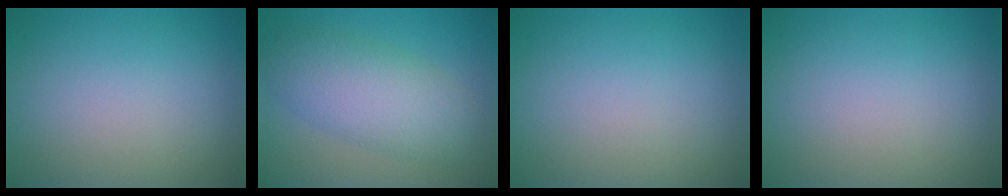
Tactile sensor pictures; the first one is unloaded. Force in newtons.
{"total": 6.1, "press": 6.1, "slide": 0.2}
{"total": 0.0}
{"total": 0.0}